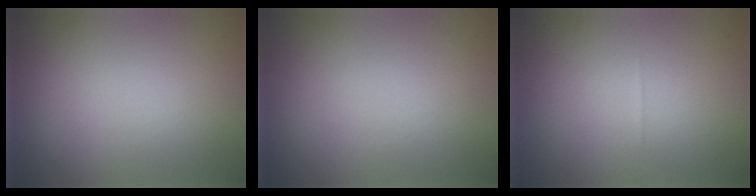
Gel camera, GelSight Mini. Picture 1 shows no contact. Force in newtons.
{"total": 0.0}
{"total": 0.0}